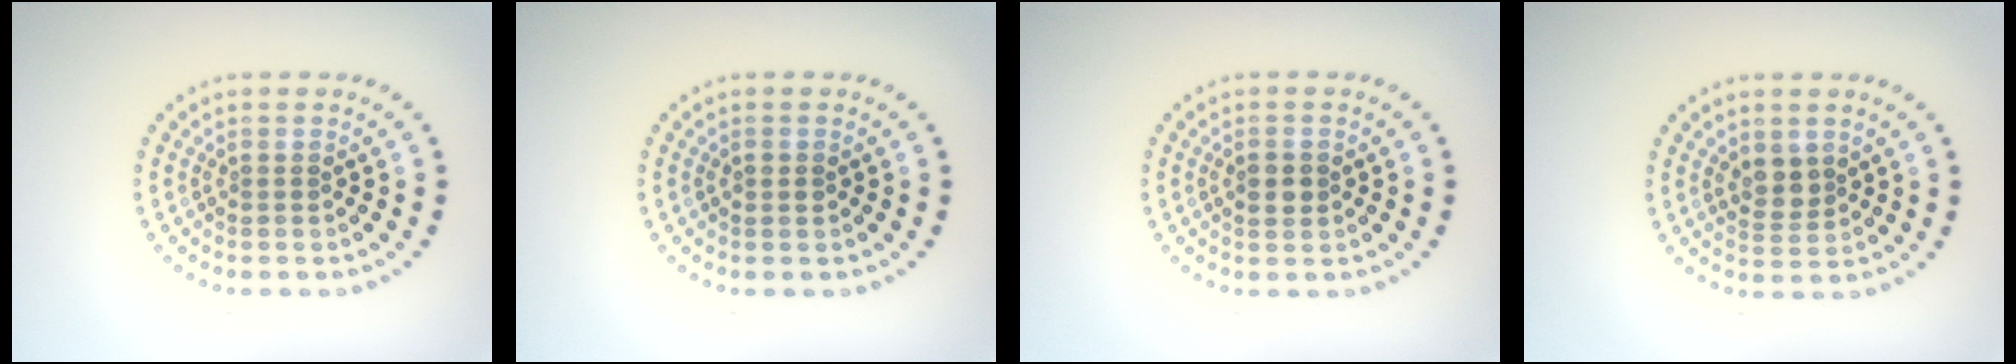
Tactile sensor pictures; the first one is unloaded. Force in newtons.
{"total": 1.0, "press": 1.0, "slide": 0.1}
{"total": 2.0, "press": 1.9, "slide": 0.1}
{"total": 2.2, "press": 2.0, "slide": 1.0}